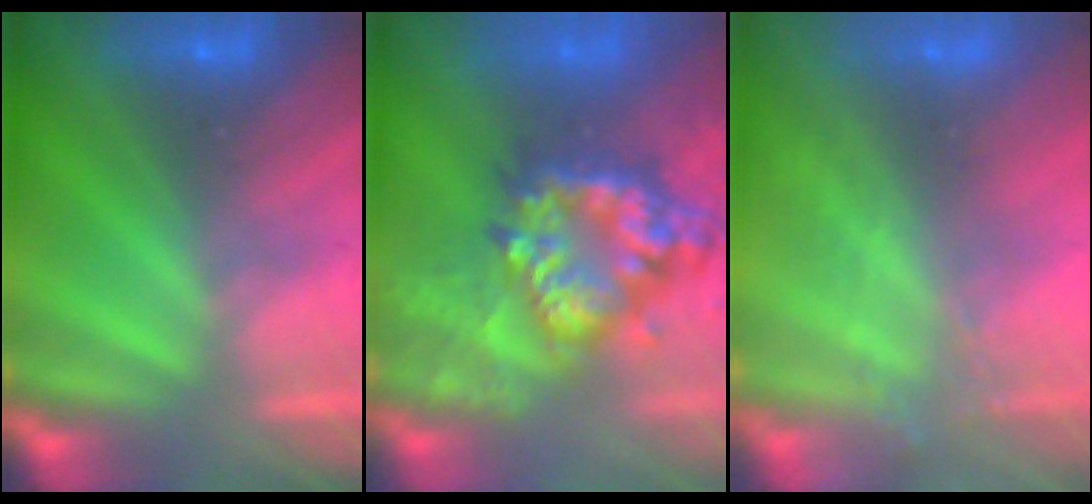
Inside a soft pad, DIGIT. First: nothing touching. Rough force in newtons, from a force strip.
{"total": 8.4}
{"total": 2.2}